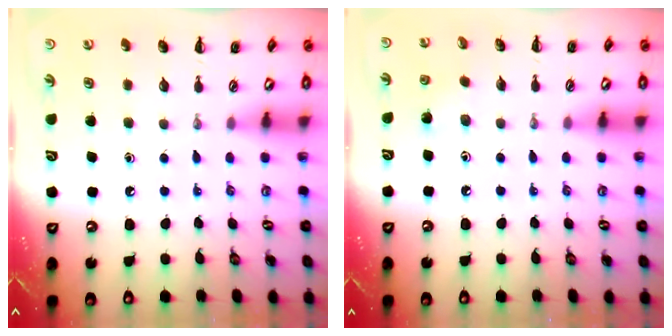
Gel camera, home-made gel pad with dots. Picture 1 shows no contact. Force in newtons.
{"total": 2.7, "press": 2.5, "slide": 0.8}